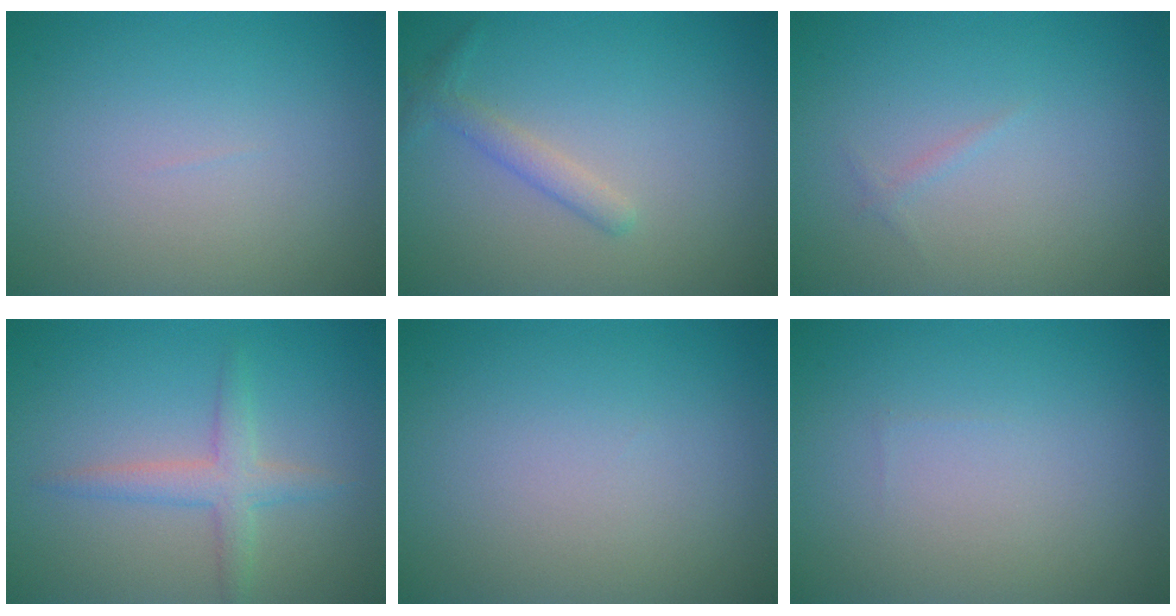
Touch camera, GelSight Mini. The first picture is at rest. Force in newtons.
{"total": 1.7, "press": 1.7, "slide": 0.1}
{"total": 0.5, "press": 0.5, "slide": 0.0}
{"total": 2.4, "press": 2.4, "slide": 0.1}
{"total": 0.0}
{"total": 0.0}